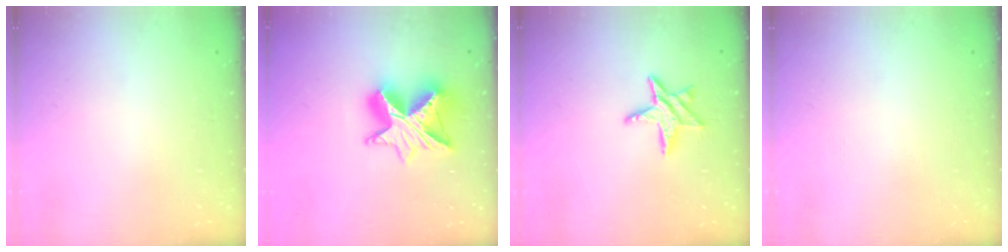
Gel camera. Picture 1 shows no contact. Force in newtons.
{"total": 12.8, "press": 12.7, "slide": 1.0}
{"total": 9.0, "press": 9.0, "slide": 0.4}
{"total": 0.0}